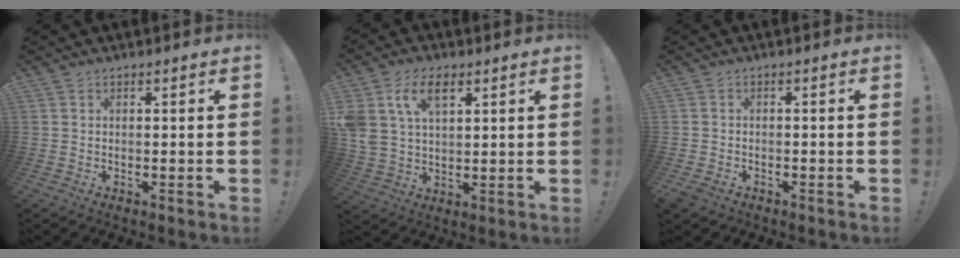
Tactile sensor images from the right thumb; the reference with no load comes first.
{"total": 11.3, "force": [5.4, 6.8, 7.2], "torque": [-0.141, -0.008, 0.100]}
{"total": 2.3, "force": [-1.3, 1.6, 1.1], "torque": [-0.024, 0.005, -0.024]}